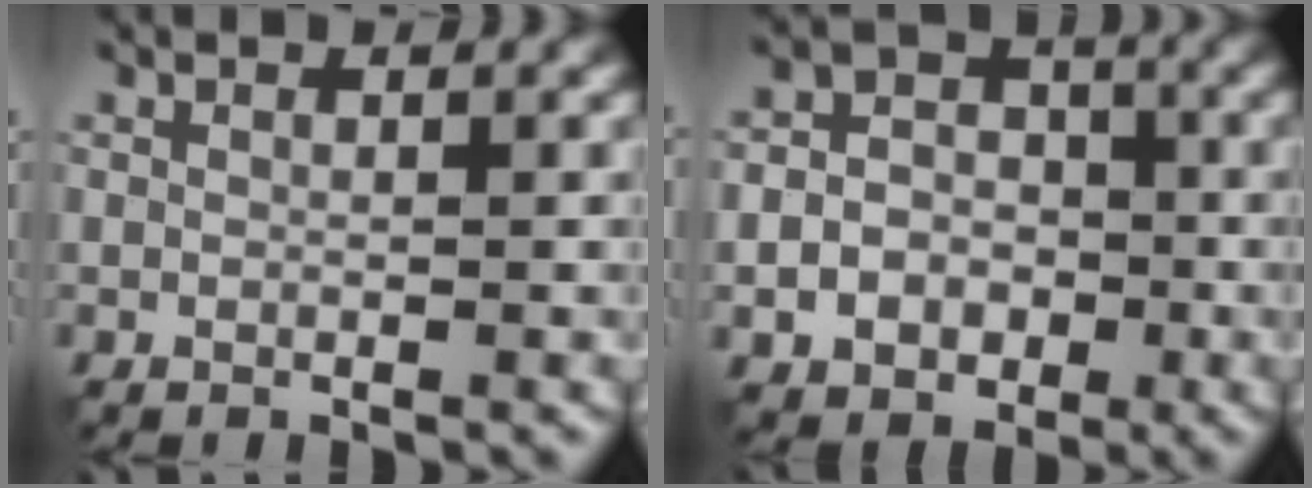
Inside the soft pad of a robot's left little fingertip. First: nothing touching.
{"total": 6.5, "force": [-2.1, 5.6, 2.5], "torque": [-0.028, -0.001, -0.049]}